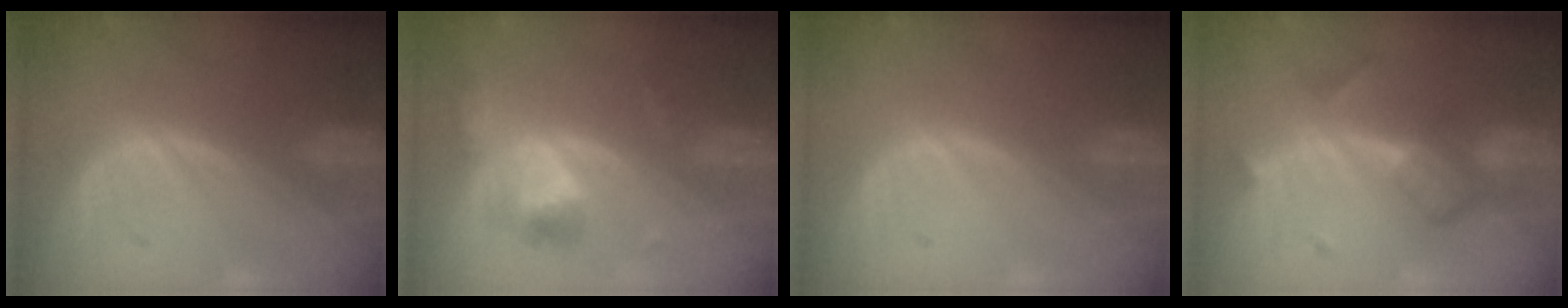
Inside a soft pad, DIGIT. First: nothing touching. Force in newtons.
{"total": 5.3, "press": 4.9, "slide": 1.9}
{"total": 0.0}
{"total": 6.0, "press": 5.3, "slide": 2.8}